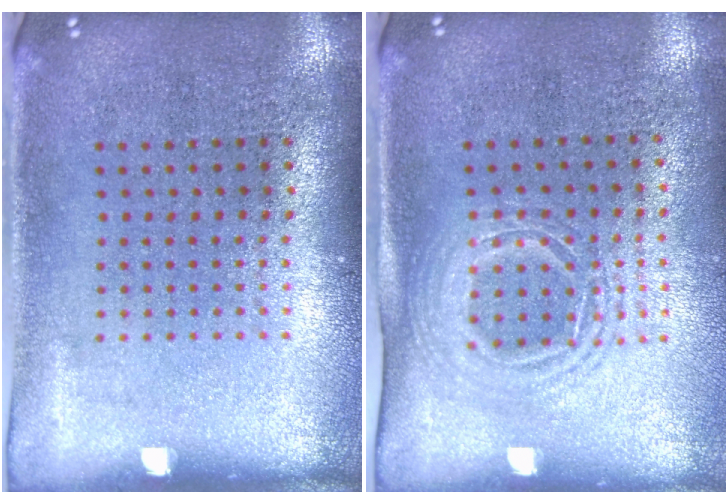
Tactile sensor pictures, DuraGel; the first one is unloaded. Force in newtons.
{"total": 1.5, "press": 1.3, "slide": 0.9}